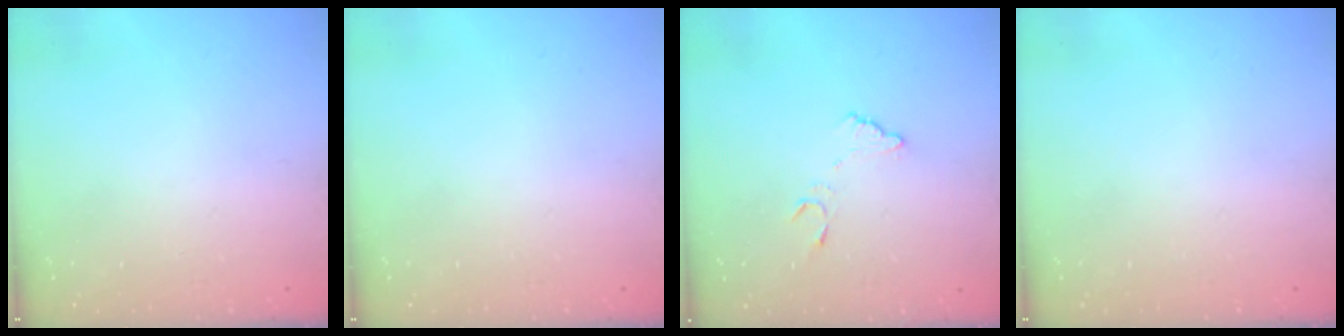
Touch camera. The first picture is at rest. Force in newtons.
{"total": 0.0}
{"total": 7.2, "press": 7.1, "slide": 0.5}
{"total": 0.0}